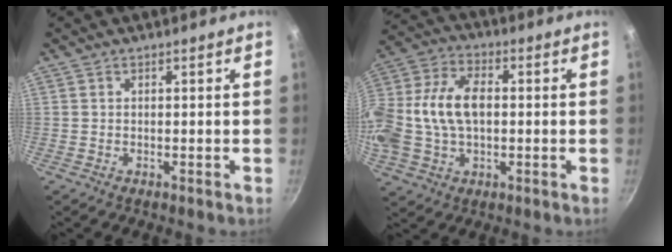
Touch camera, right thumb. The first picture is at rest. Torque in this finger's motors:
{"motor_torque": [0.71, 0.71, 1.58, -0.37, 0.66]}